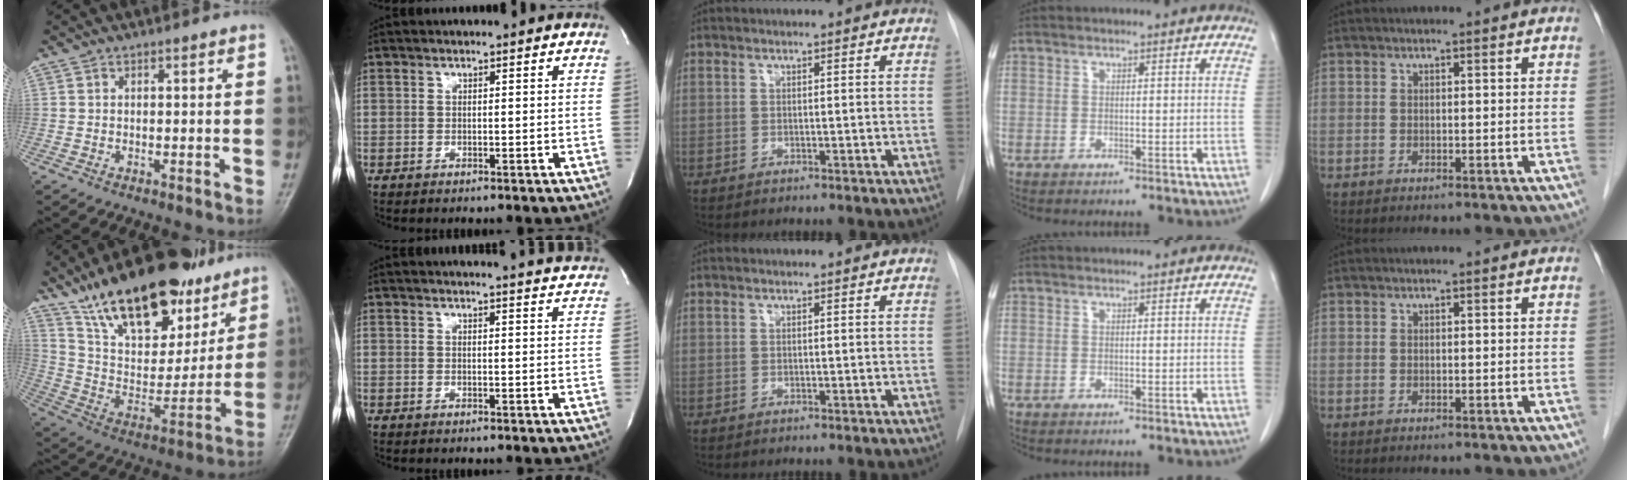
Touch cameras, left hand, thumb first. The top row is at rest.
{"thumb": {"total": 26.7, "force": [17.9, 12.0, 15.8], "torque": [-0.217, -0.053, 0.299]}, "index": {"total": 10.3, "force": [9.9, -0.3, 2.8], "torque": [-0.037, -0.024, 0.098]}}